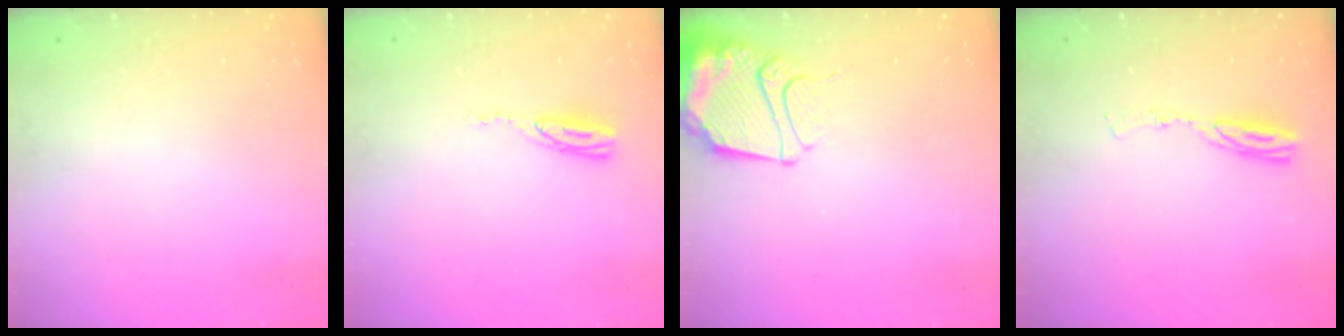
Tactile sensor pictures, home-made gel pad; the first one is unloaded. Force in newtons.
{"total": 5.9, "press": 5.9, "slide": 0.4}
{"total": 13.3, "press": 13.2, "slide": 1.4}
{"total": 5.0, "press": 5.0, "slide": 0.2}